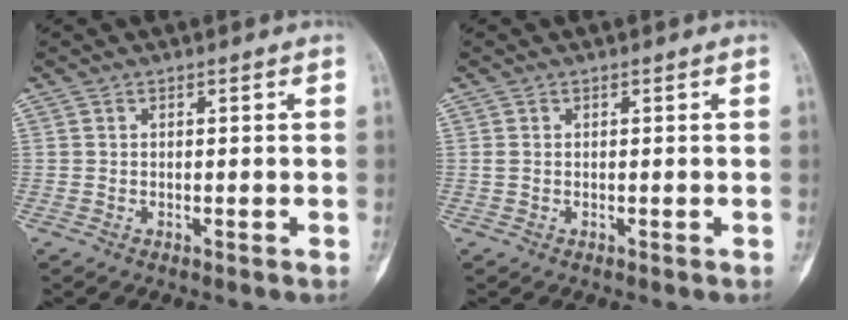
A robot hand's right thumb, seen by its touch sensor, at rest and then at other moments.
{"total": 0.6, "force": [0.0, 0.4, 0.4], "torque": [-0.014, 0.001, 0.001]}